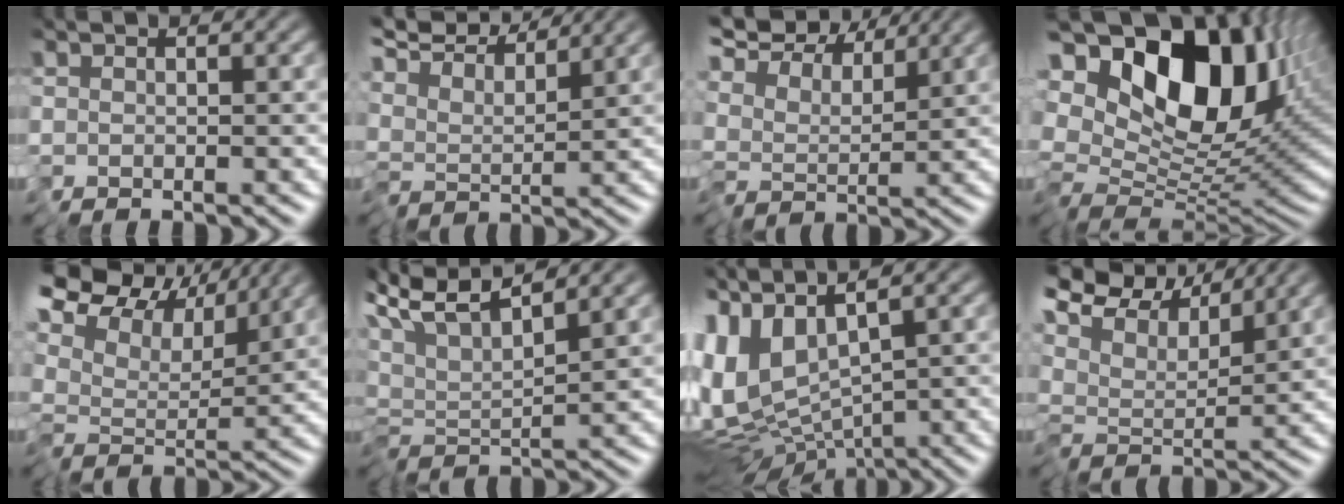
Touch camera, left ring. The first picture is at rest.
{"total": 6.8, "force": [6.2, 1.3, 2.5], "torque": [-0.073, 0.021, 0.102]}
{"total": 7.8, "force": [6.3, 3.2, 3.4], "torque": [-0.103, 0.022, 0.097]}
{"total": 16.3, "force": [6.1, 9.0, 12.2], "torque": [-0.228, 0.031, 0.101]}
{"total": 10.9, "force": [7.3, 5.7, 5.8], "torque": [-0.141, 0.023, 0.113]}
{"total": 6.4, "force": [5.2, 0.2, 3.7], "torque": [-0.086, 0.020, 0.095]}
{"total": 11.5, "force": [1.0, 5.4, 10.1], "torque": [-0.256, -0.019, 0.068]}
{"total": 8.6, "force": [6.7, 3.7, 4.0], "torque": [-0.108, 0.018, 0.102]}